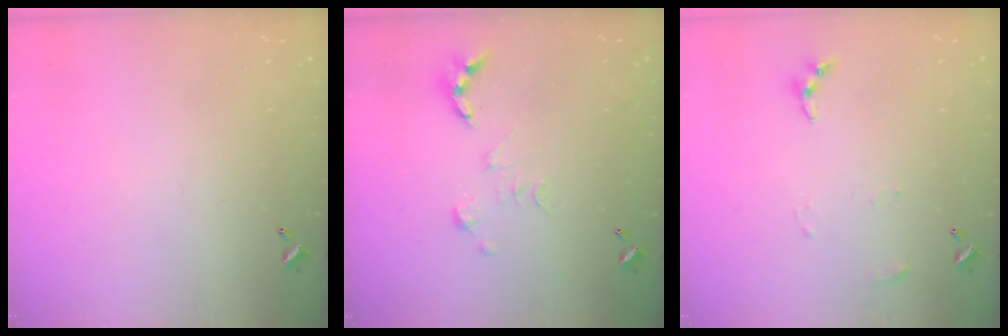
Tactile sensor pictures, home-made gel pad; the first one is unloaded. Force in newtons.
{"total": 0.0}
{"total": 4.9, "press": 4.8, "slide": 0.5}